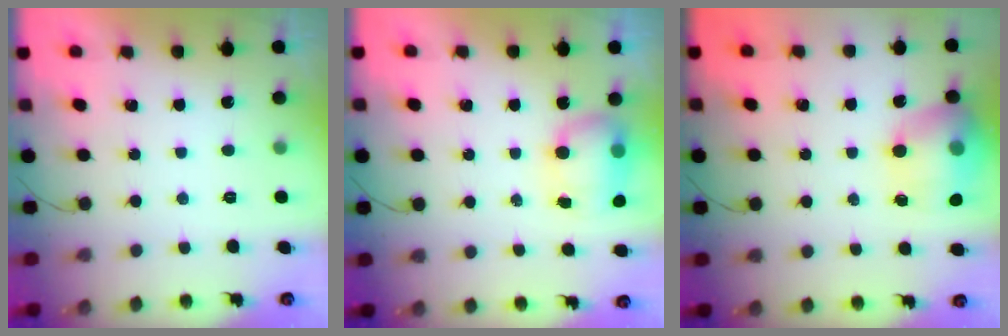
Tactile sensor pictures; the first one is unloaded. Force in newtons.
{"total": 11.3, "press": 8.6, "slide": 7.3}
{"total": 17.2, "press": 17.1, "slide": 1.2}